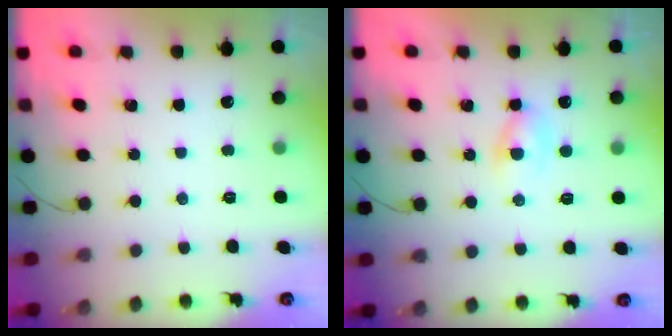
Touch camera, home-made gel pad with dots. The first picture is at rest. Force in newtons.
{"total": 2.2, "press": 2.0, "slide": 1.1}